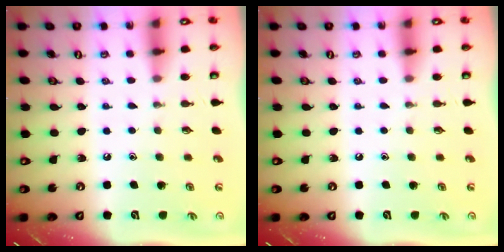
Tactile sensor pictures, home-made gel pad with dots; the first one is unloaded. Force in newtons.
{"total": 0.0}